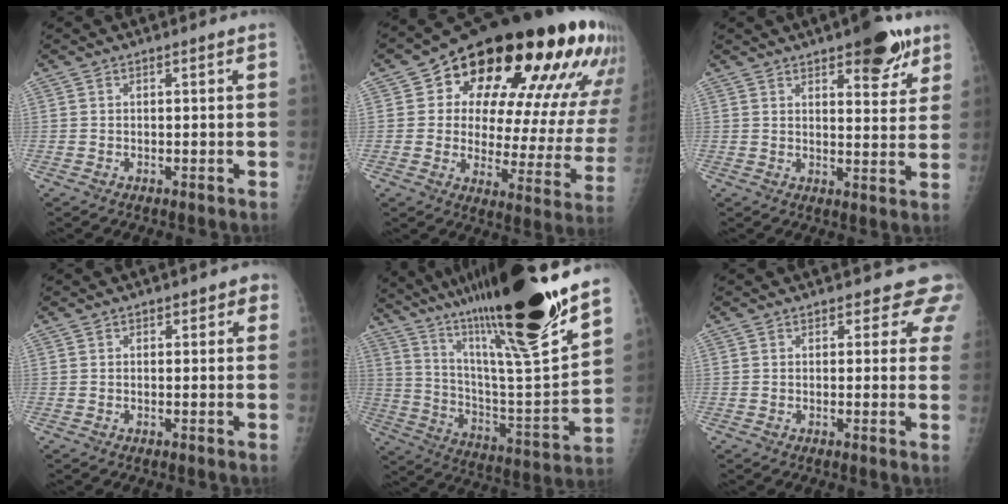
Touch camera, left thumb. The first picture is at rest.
{"total": 30.2, "force": [15.2, 13.5, 22.3], "torque": [-0.264, -0.018, 0.207]}
{"total": 10.1, "force": [6.3, 3.8, 6.9], "torque": [-0.060, -0.030, 0.083]}
{"total": 2.3, "force": [0.9, 1.5, 1.5], "torque": [0.001, 0.003, 0.007]}
{"total": 30.8, "force": [22.2, 3.2, 21.1], "torque": [-0.333, -0.091, 0.369]}
{"total": 5.1, "force": [4.1, 2.6, 1.3], "torque": [0.025, -0.018, 0.029]}